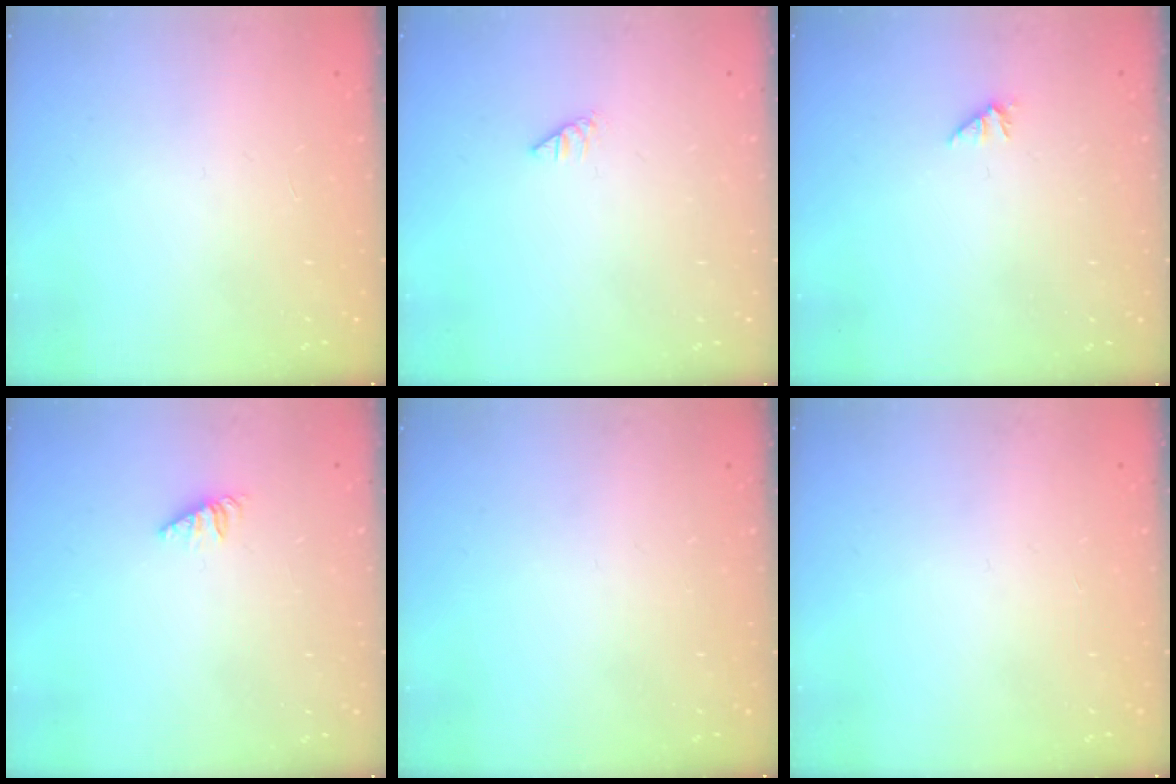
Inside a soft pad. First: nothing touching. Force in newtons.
{"total": 0.0}
{"total": 0.0}
{"total": 1.3, "press": 1.3, "slide": 0.3}
{"total": 0.0}
{"total": 0.0}